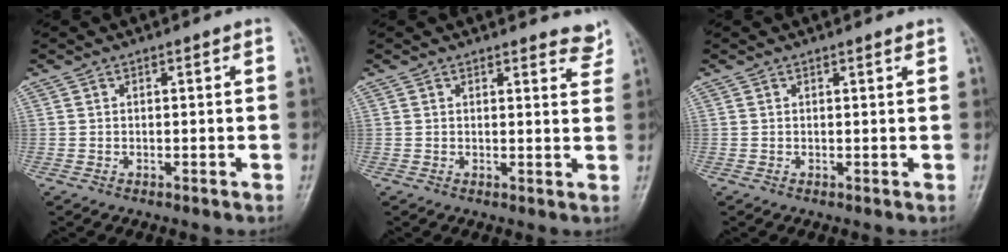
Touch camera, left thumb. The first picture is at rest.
{"total": 3.9, "force": [3.6, 1.1, 0.8], "torque": [0.008, -0.027, 0.027]}
{"total": 0.7, "force": [0.7, 0.0, 0.3], "torque": [-0.007, -0.004, 0.010]}